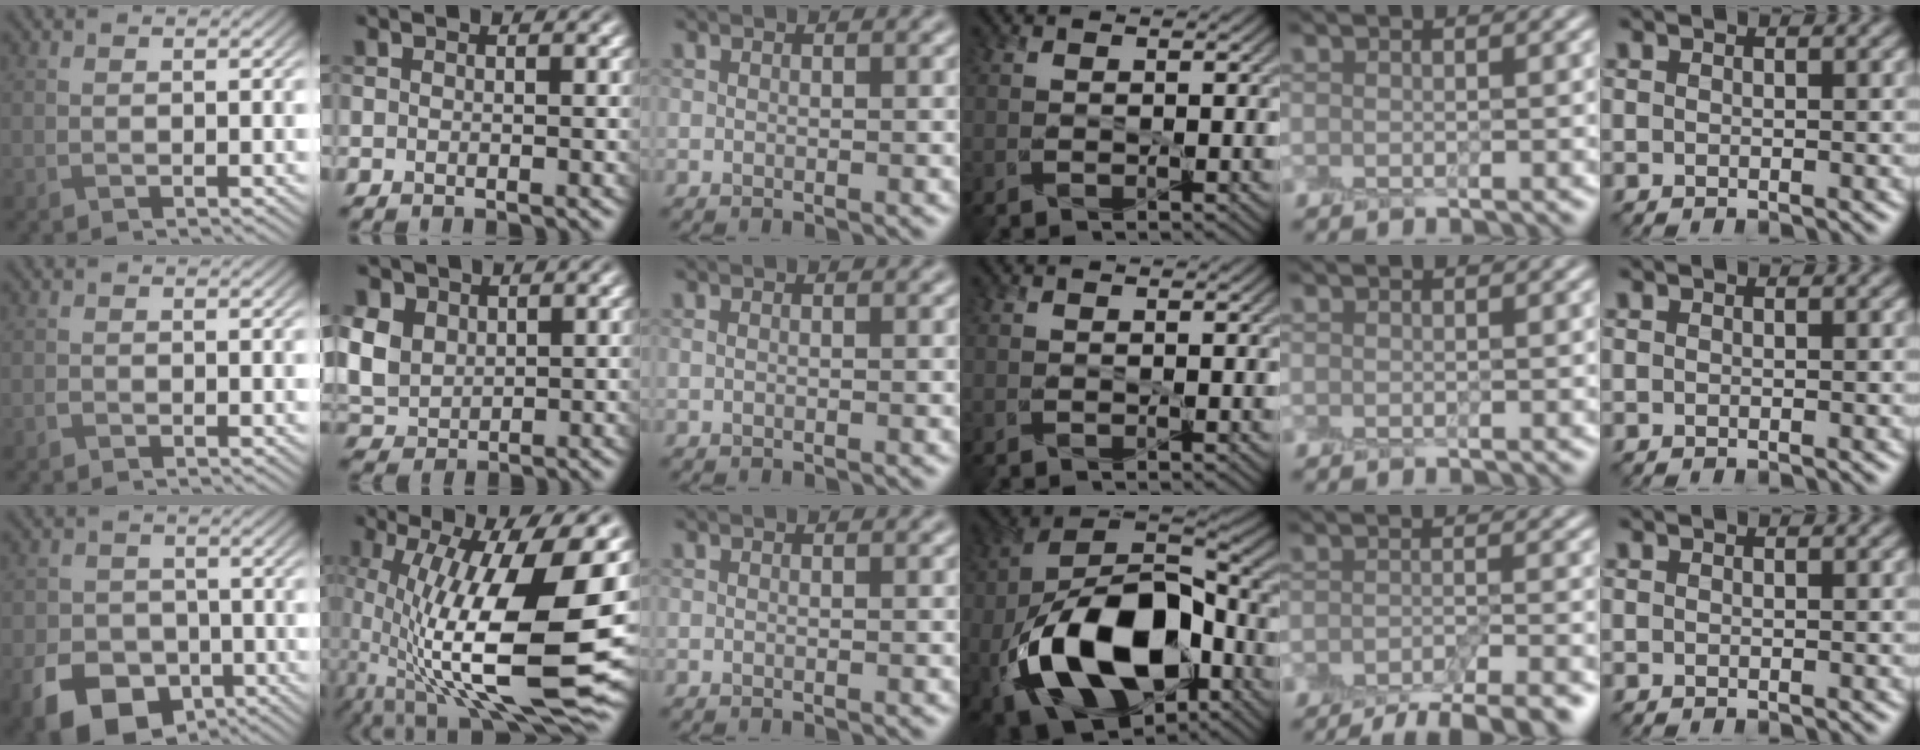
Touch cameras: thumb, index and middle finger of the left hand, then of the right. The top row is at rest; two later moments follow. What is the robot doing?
{"motion": "peel", "object": "shipping label"}